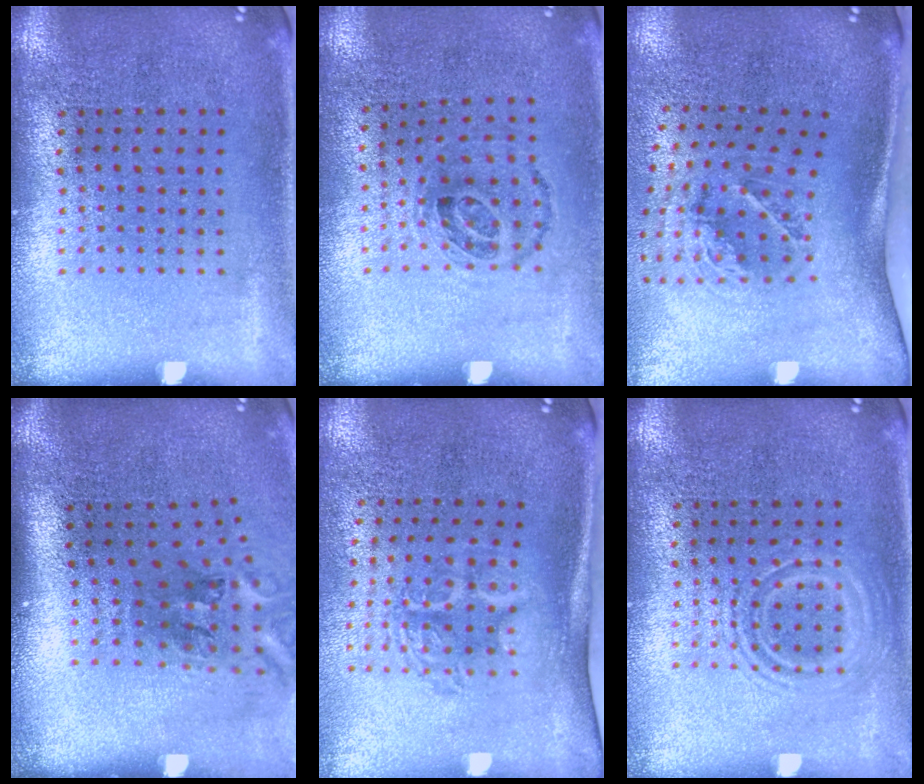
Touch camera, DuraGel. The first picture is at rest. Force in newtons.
{"total": 1.0, "press": 0.7, "slide": 0.7}
{"total": 1.9, "press": 1.2, "slide": 1.5}
{"total": 2.1, "press": 1.3, "slide": 1.6}
{"total": 1.8, "press": 1.3, "slide": 1.3}
{"total": 2.1, "press": 2.1, "slide": 0.3}